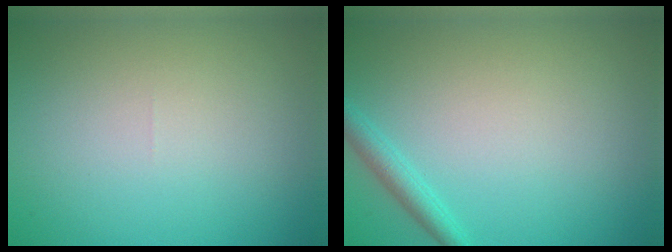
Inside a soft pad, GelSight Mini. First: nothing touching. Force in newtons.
{"total": 1.8, "press": 1.7, "slide": 0.1}